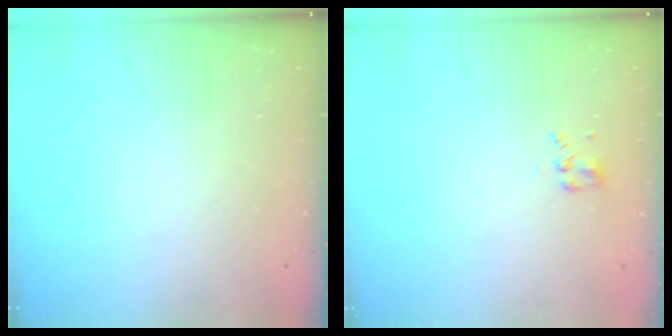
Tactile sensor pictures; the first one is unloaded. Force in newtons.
{"total": 1.9, "press": 1.8, "slide": 0.8}